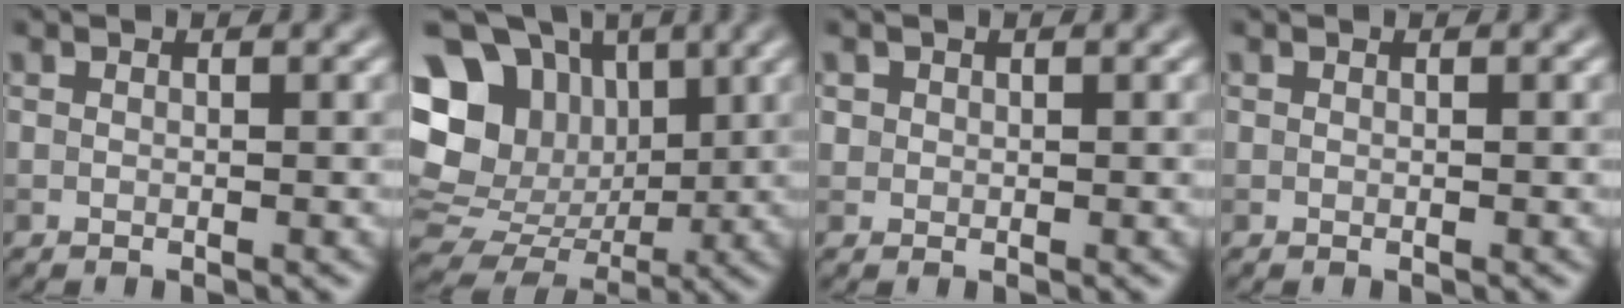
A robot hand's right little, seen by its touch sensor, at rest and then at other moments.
{"total": 18.7, "force": [4.5, 16.0, 8.5], "torque": [-0.202, 0.033, 0.063]}
{"total": 0.8, "force": [0.2, 0.7, 0.0], "torque": [0.008, -0.004, 0.006]}
{"total": 0.0}